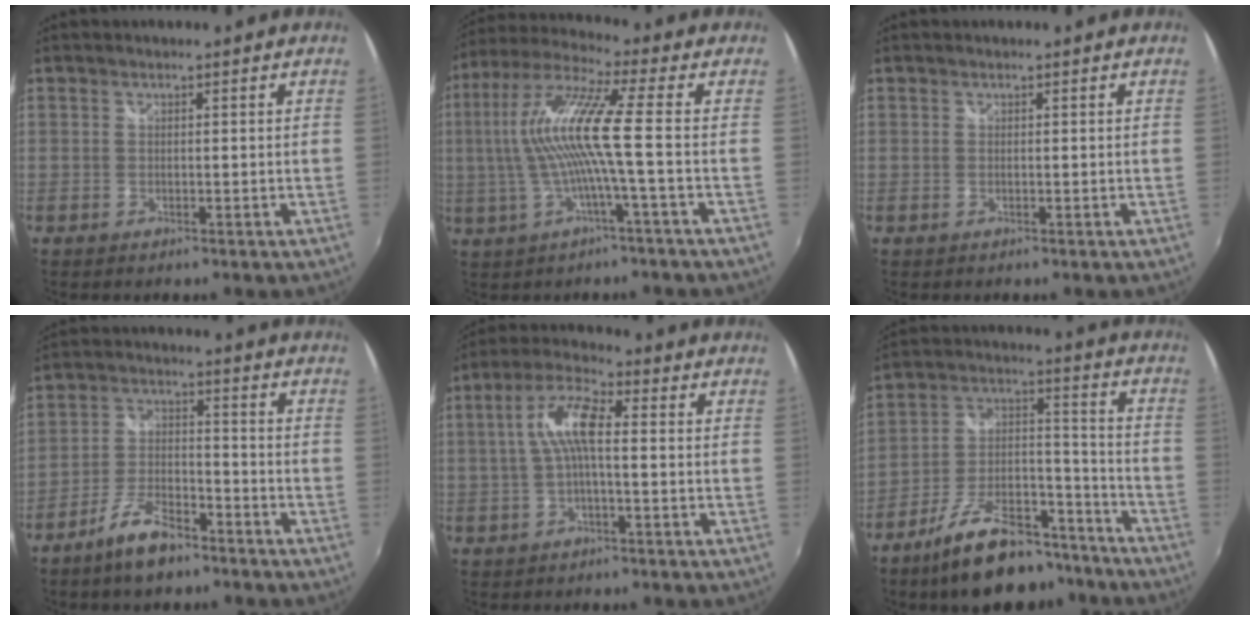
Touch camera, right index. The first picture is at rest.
{"total": 11.8, "force": [-1.0, -0.9, 11.8], "torque": [-0.224, 0.004, -0.017]}
{"total": 0.0}
{"total": 8.6, "force": [-6.4, 3.0, 5.0], "torque": [-0.109, 0.004, -0.113]}
{"total": 7.7, "force": [0.1, 2.2, 7.4], "torque": [-0.155, 0.018, 0.002]}
{"total": 19.0, "force": [-14.2, 7.7, 10.1], "torque": [-0.178, 0.024, -0.214]}